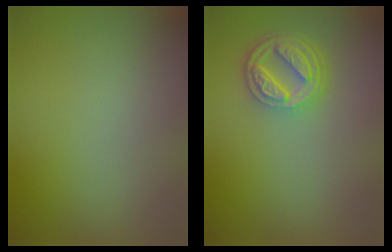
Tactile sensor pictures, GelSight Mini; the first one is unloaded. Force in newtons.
{"total": 4.1, "press": 3.3, "slide": 2.6}